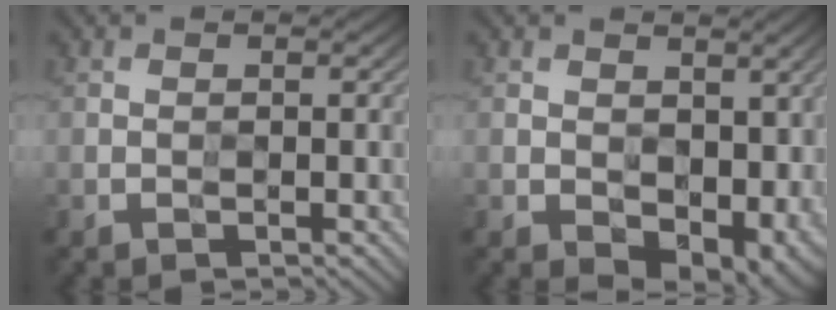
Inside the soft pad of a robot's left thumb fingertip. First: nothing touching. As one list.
[{"total": 6.2, "force": [-0.2, 4.3, 4.5], "torque": [-0.071, -0.022, 0.000]}]